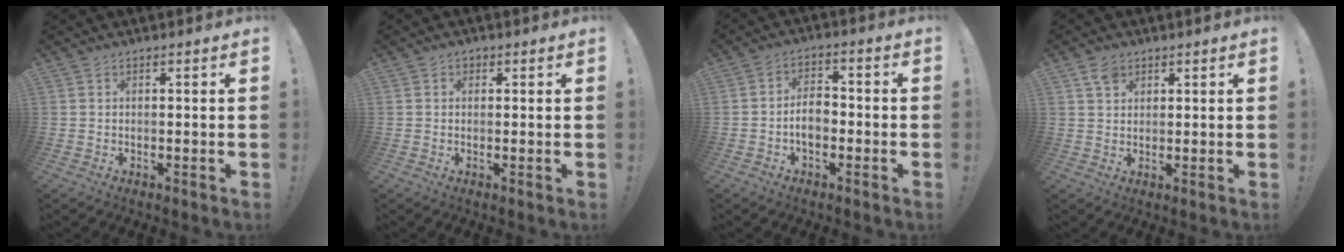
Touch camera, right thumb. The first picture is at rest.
{"total": 1.2, "force": [0.3, 1.1, 0.4], "torque": [-0.008, 0.003, 0.006]}
{"total": 6.3, "force": [-2.0, 3.9, 4.6], "torque": [-0.084, 0.014, -0.036]}
{"total": 4.1, "force": [2.6, 2.8, 1.5], "torque": [-0.018, -0.007, 0.045]}